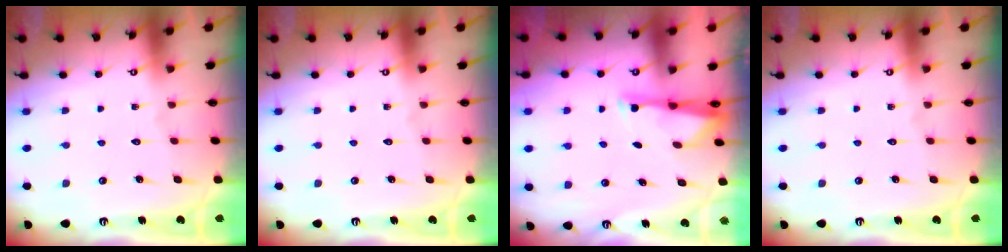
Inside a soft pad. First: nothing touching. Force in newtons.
{"total": 0.0}
{"total": 3.0, "press": 2.9, "slide": 0.5}
{"total": 0.0}